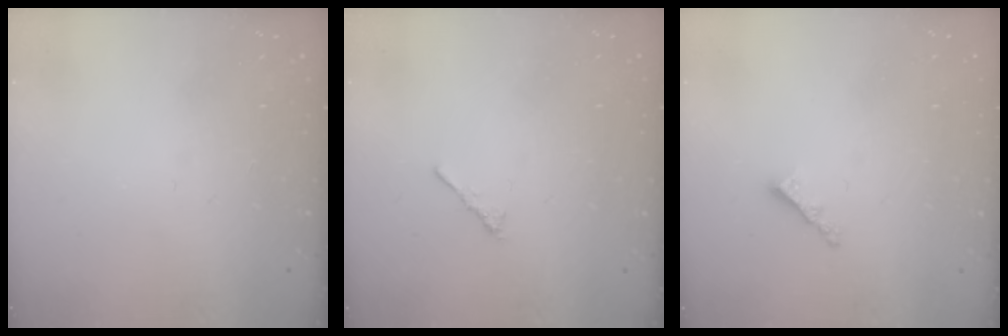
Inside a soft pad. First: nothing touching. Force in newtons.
{"total": 2.3, "press": 2.2, "slide": 0.6}
{"total": 2.9, "press": 2.9, "slide": 0.5}